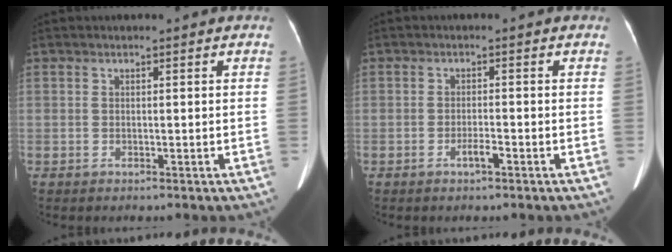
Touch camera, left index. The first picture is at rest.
{"total": 1.8, "force": [-1.0, 0.1, 1.5], "torque": [-0.028, -0.002, -0.016]}